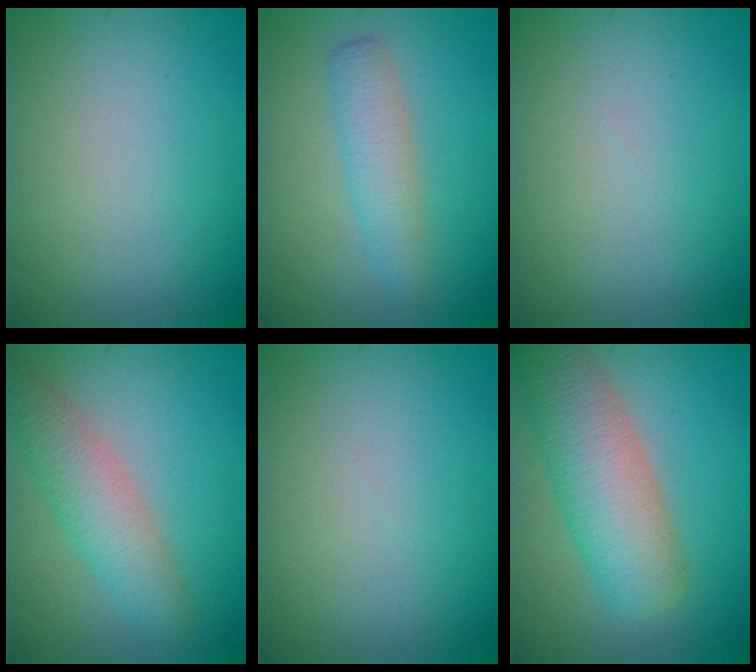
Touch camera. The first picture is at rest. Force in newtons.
{"total": 2.8, "press": 2.8, "slide": 0.1}
{"total": 0.0}
{"total": 4.0, "press": 4.0, "slide": 0.1}
{"total": 0.0}
{"total": 7.2, "press": 7.2, "slide": 0.3}